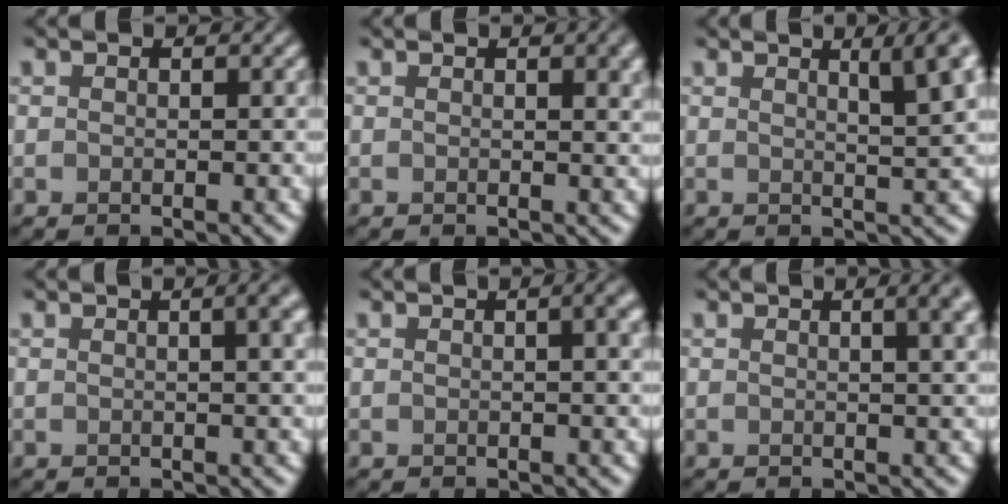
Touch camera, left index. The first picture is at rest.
{"total": 3.1, "force": [1.2, 1.1, 2.7], "torque": [-0.021, 0.004, 0.015]}
{"total": 6.6, "force": [3.0, 2.0, 5.5], "torque": [-0.035, 0.023, 0.029]}
{"total": 5.0, "force": [1.5, 2.2, 4.2], "torque": [-0.021, 0.027, -0.001]}
{"total": 4.1, "force": [1.1, 1.7, 3.6], "torque": [-0.022, 0.015, 0.003]}
{"total": 5.4, "force": [2.0, 2.4, 4.4], "torque": [-0.021, 0.030, -0.001]}